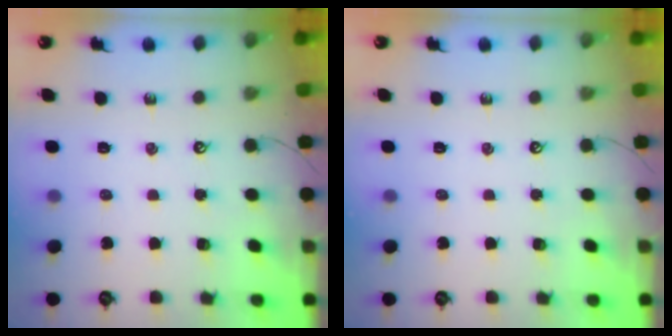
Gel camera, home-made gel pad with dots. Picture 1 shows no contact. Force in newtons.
{"total": 0.0}